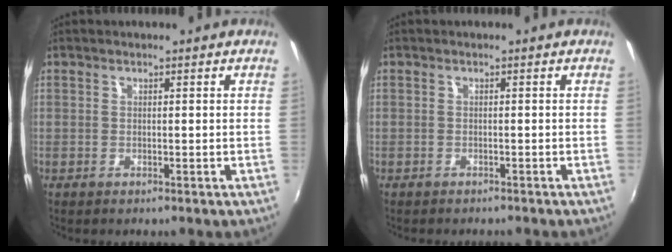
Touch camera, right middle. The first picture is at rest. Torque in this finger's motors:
{"motor_torque": [0.59, -0.66, 0.20, 0.02]}